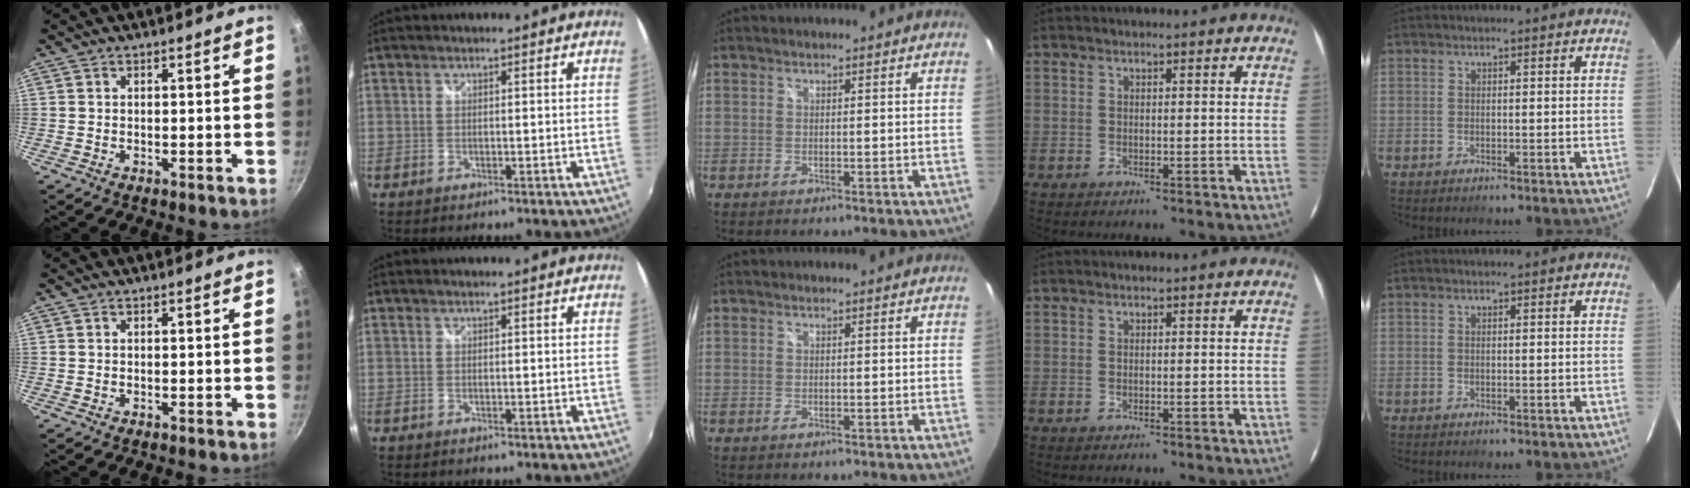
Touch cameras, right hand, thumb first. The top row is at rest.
{}